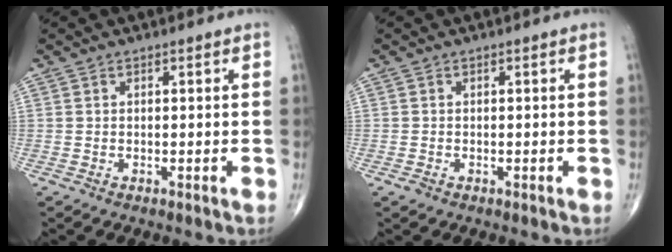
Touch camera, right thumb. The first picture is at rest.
{"total": 0.6, "force": [-0.3, 0.5, 0.3], "torque": [-0.006, -0.001, -0.007]}